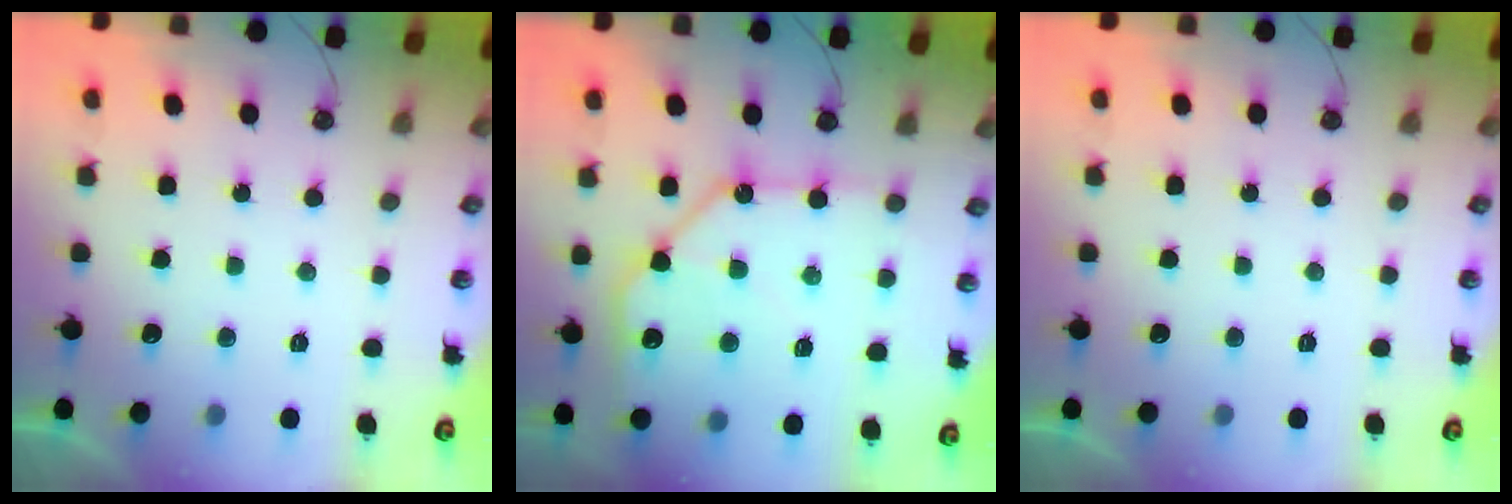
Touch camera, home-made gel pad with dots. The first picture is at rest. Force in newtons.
{"total": 15.5, "press": 15.4, "slide": 1.9}
{"total": 0.0}